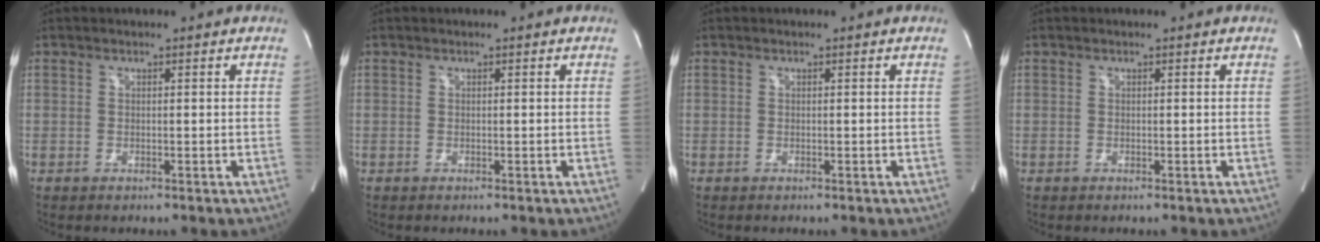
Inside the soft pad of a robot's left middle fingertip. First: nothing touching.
{"total": 0.0}
{"total": 0.0}
{"total": 0.0}